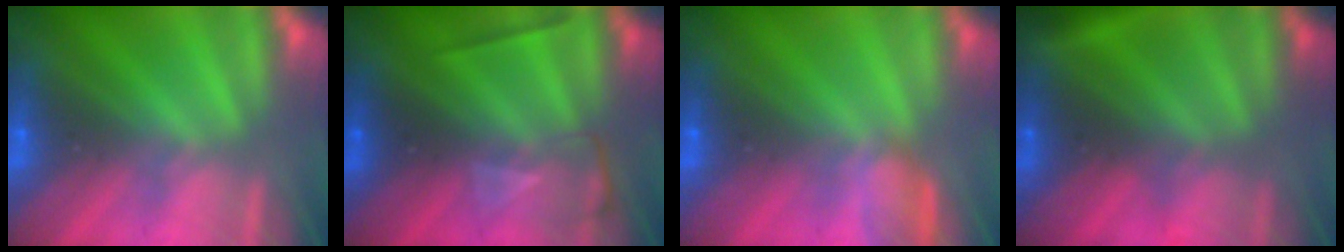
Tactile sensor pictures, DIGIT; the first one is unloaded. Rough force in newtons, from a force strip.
{"total": 2.1}
{"total": 3.6}
{"total": 9.4}